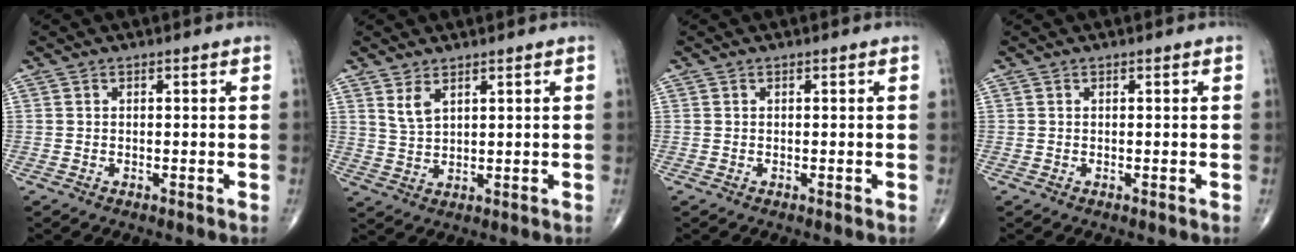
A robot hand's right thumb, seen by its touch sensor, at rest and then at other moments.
{"total": 3.5, "force": [2.2, 1.5, 2.3], "torque": [-0.046, -0.014, 0.050]}
{"total": 0.0}
{"total": 0.0}